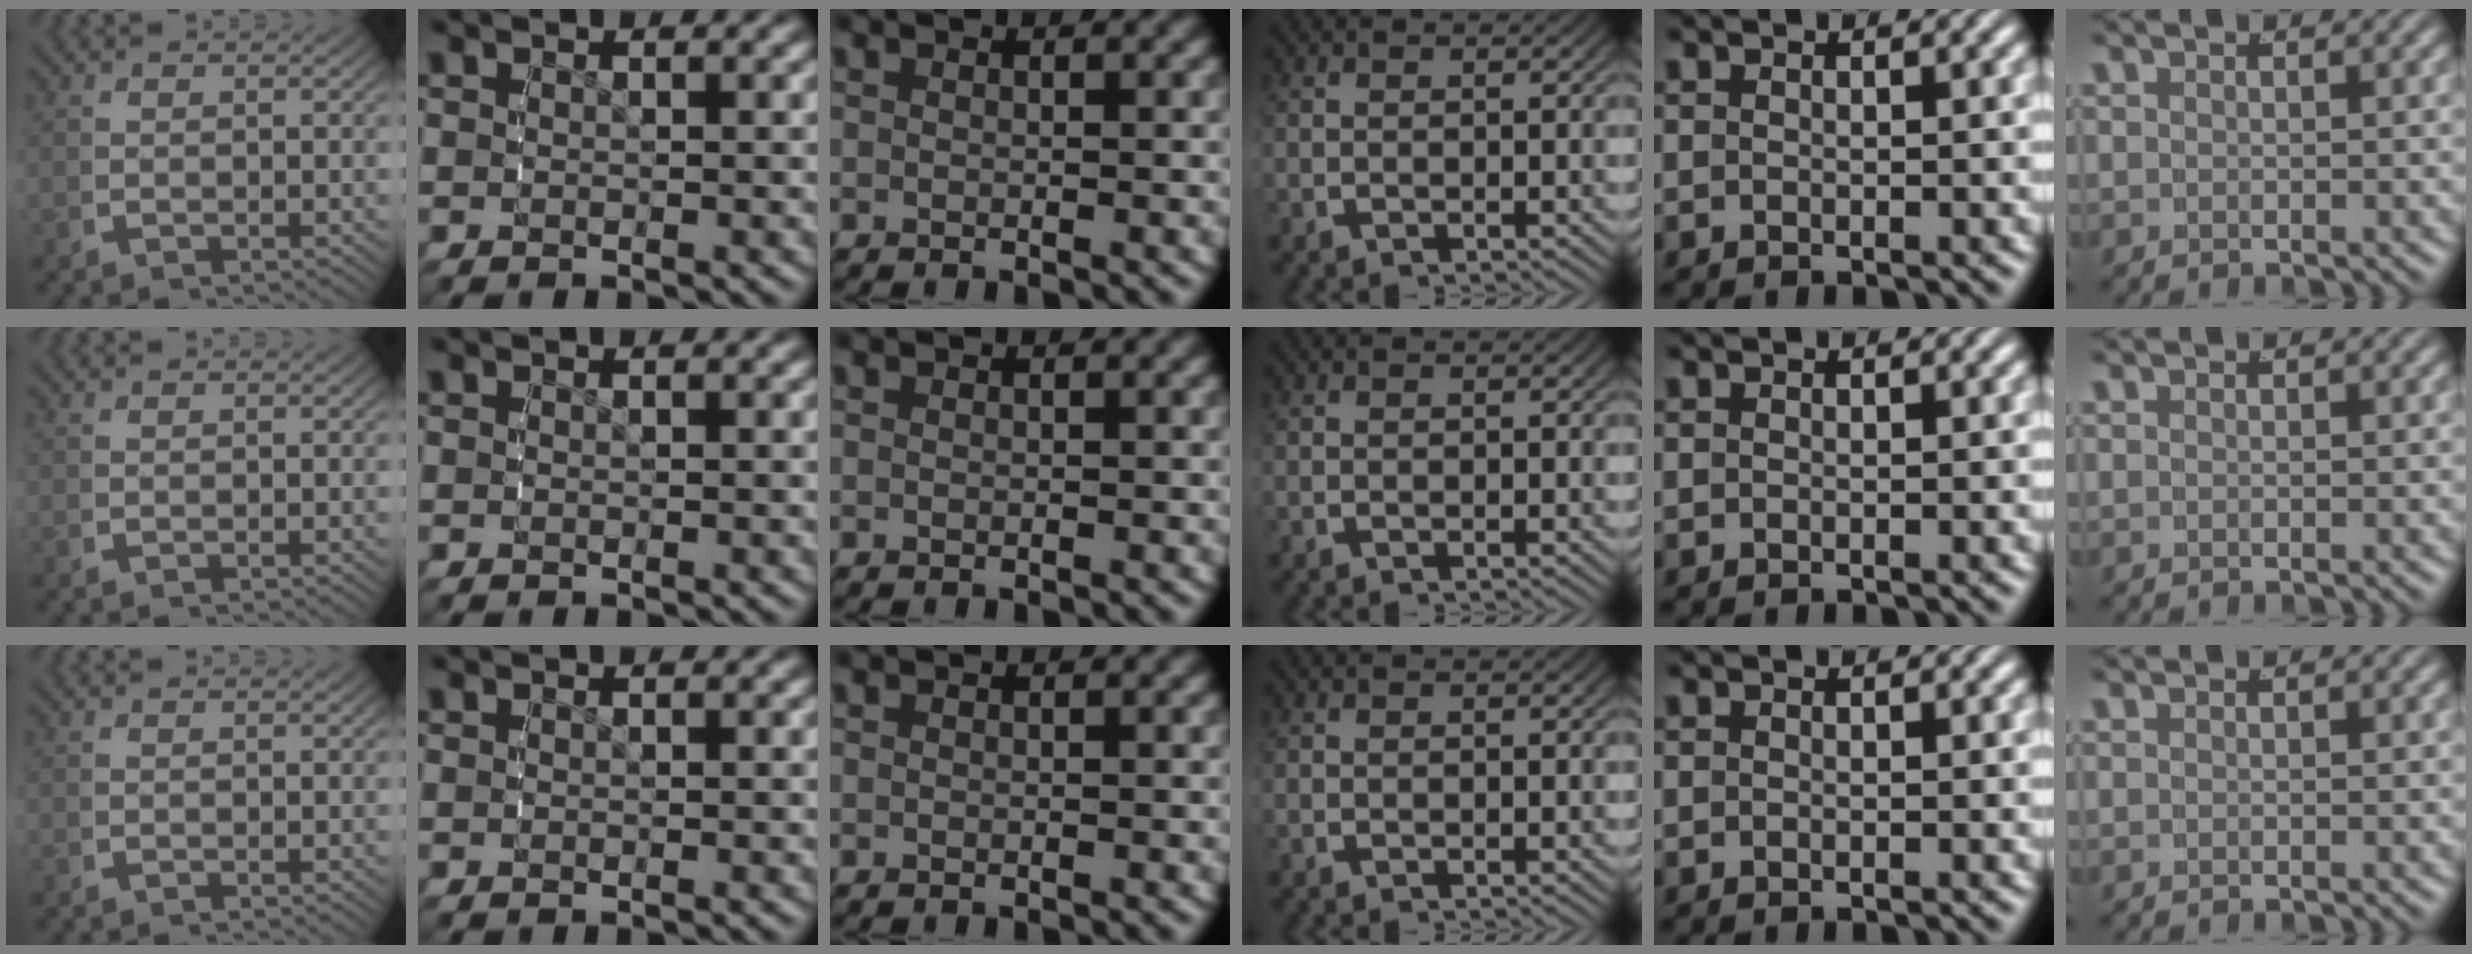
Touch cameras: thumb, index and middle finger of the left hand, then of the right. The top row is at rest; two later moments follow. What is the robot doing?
{"motion": "reach", "object": "photo album"}